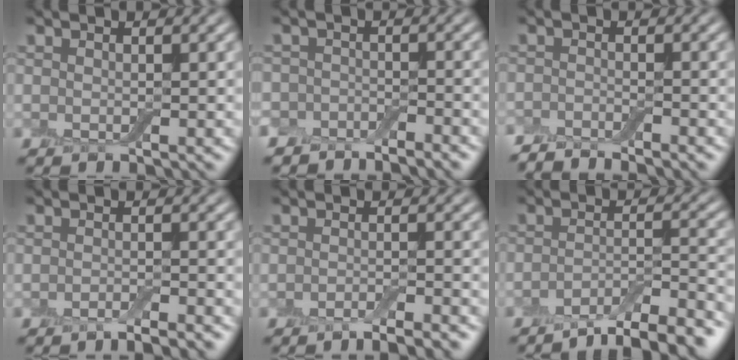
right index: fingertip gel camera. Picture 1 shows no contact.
{"total": 3.2, "force": [-2.9, 1.3, 0.3], "torque": [0.005, 0.005, -0.053]}
{"total": 2.4, "force": [-2.3, 0.2, 0.2], "torque": [-0.004, 0.000, -0.051]}
{"total": 1.9, "force": [-1.7, 0.1, 0.9], "torque": [-0.012, -0.001, -0.029]}
{"total": 2.6, "force": [-2.1, 0.2, 1.4], "torque": [-0.018, 0.000, -0.035]}
{"total": 7.3, "force": [-5.8, 1.8, 4.0], "torque": [-0.060, 0.001, -0.095]}